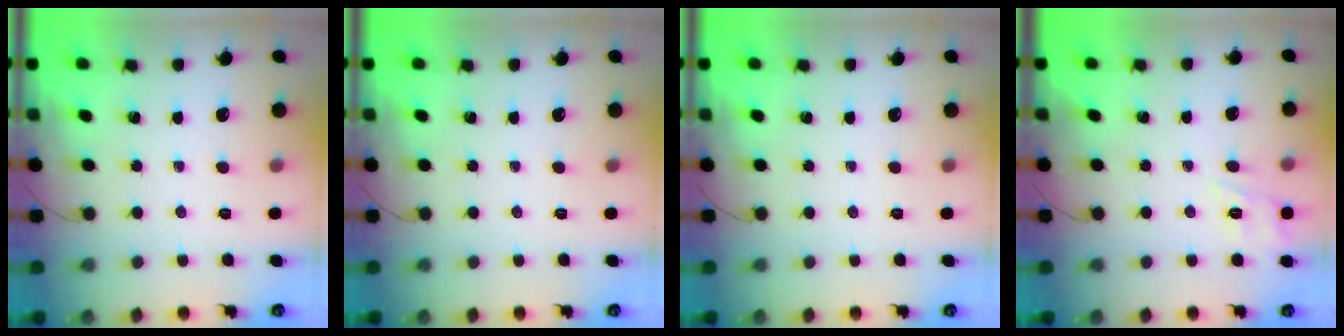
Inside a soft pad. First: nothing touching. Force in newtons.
{"total": 0.0}
{"total": 0.0}
{"total": 2.8, "press": 2.2, "slide": 1.7}